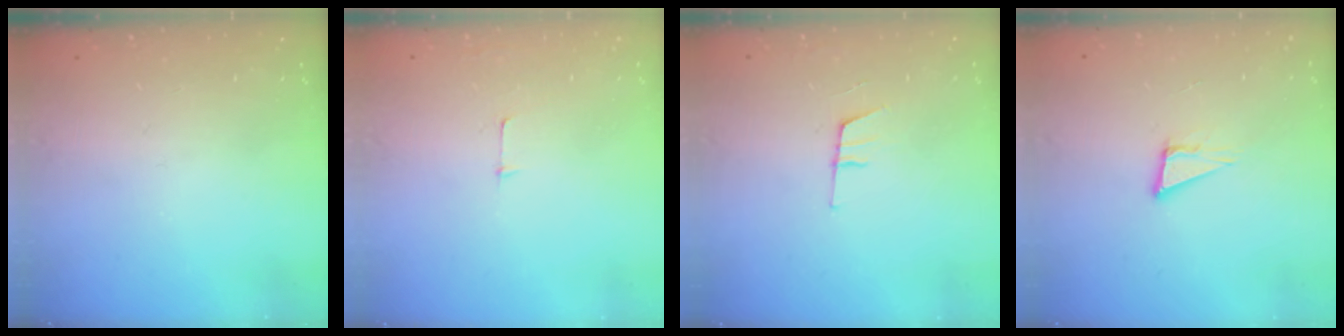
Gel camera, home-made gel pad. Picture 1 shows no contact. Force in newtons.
{"total": 3.7, "press": 3.7, "slide": 0.3}
{"total": 7.7, "press": 7.2, "slide": 2.8}
{"total": 4.9, "press": 3.8, "slide": 3.0}